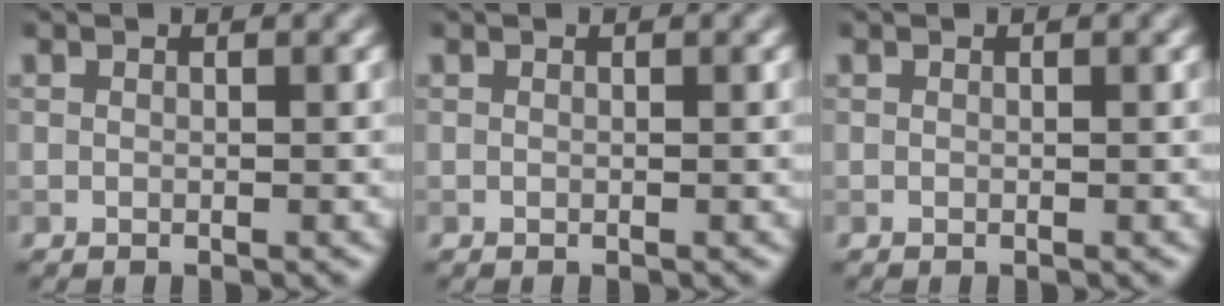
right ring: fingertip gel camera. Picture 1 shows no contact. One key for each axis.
{"total": 0.0}
{"total": 0.0}